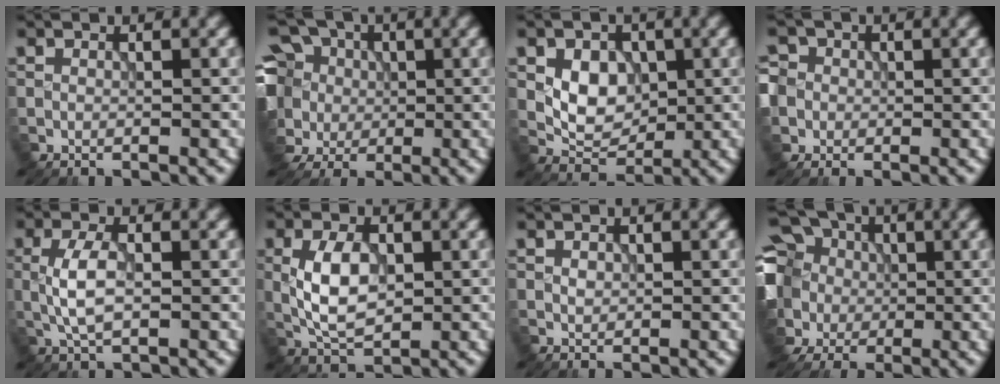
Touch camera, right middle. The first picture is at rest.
{"total": 10.6, "force": [0.5, 9.3, 5.0], "torque": [-0.139, 0.025, -0.026]}
{"total": 4.2, "force": [0.5, 3.1, 2.9], "torque": [-0.048, -0.001, 0.009]}
{"total": 5.4, "force": [-0.1, 5.1, 1.8], "torque": [-0.043, 0.027, -0.027]}
{"total": 3.5, "force": [-0.1, 1.5, 3.1], "torque": [-0.073, 0.003, -0.001]}
{"total": 5.0, "force": [0.2, 2.7, 4.1], "torque": [-0.088, 0.004, 0.008]}
{"total": 0.6, "force": [0.2, 0.4, 0.4], "torque": [-0.010, 0.001, 0.004]}
{"total": 14.1, "force": [1.9, 12.0, 7.2], "torque": [-0.200, 0.027, 0.001]}